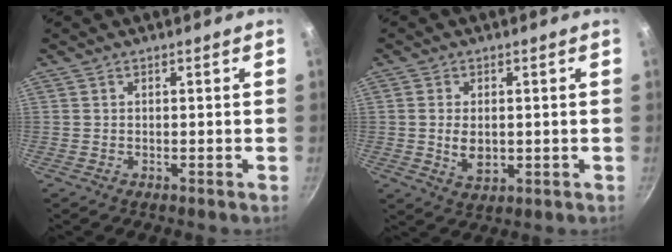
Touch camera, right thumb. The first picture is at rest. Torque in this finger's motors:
{"motor_torque": [-0.34, 0.50, -0.42, 0.18, 0.00]}